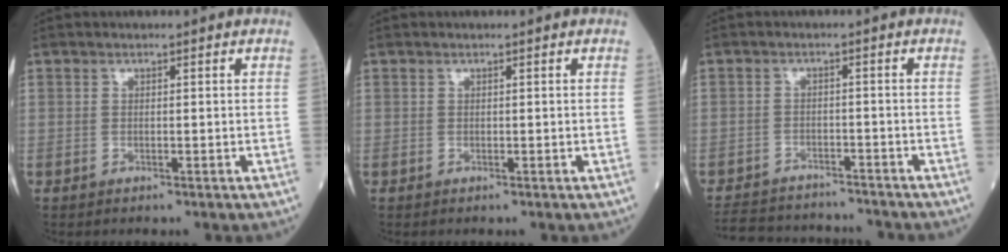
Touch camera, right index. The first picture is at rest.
{"total": 0.0}
{"total": 11.4, "force": [-10.9, 2.7, 2.3], "torque": [-0.043, 0.009, -0.151]}